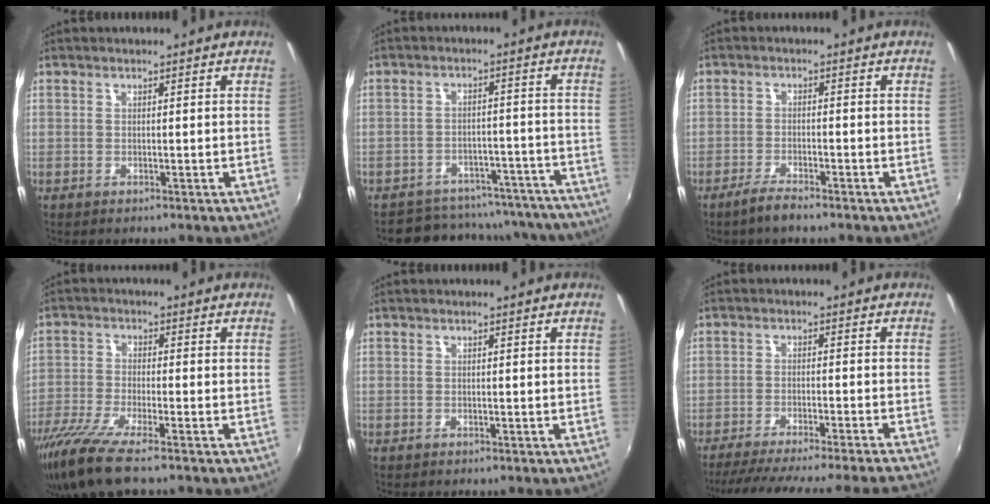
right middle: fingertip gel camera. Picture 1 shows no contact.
{"total": 21.0, "force": [-18.8, 7.8, 5.3], "torque": [-0.102, 0.042, -0.217]}
{"total": 3.7, "force": [-3.0, 0.6, 2.0], "torque": [-0.058, -0.003, -0.060]}
{"total": 10.1, "force": [-7.7, 1.0, 6.4], "torque": [-0.149, -0.035, -0.146]}
{"total": 0.0}
{"total": 18.4, "force": [-16.7, -1.6, 7.7], "torque": [-0.139, -0.019, -0.246]}